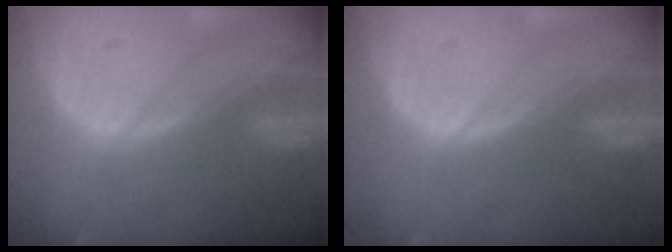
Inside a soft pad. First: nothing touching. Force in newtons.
{"total": 0.0}